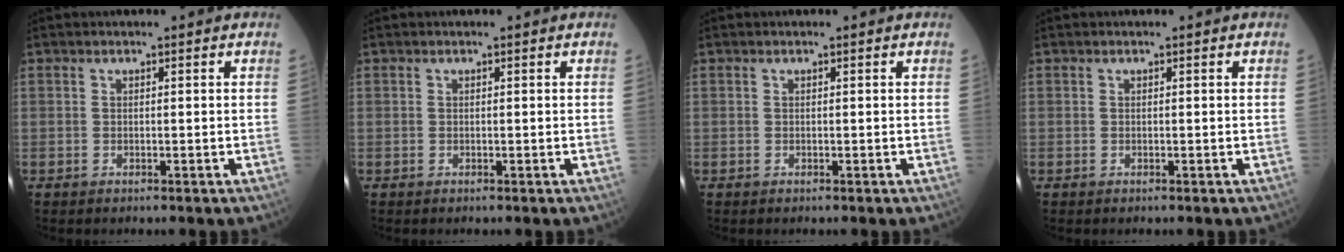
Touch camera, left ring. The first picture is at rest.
{"total": 0.0}
{"total": 0.0}
{"total": 0.0}